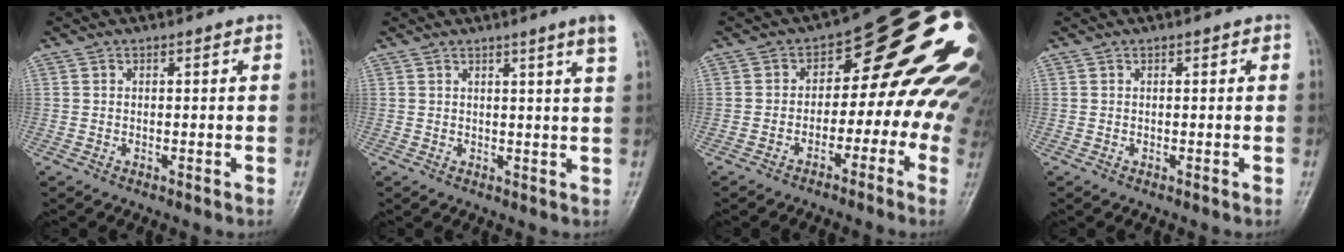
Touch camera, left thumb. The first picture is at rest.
{"total": 5.0, "force": [3.0, -0.7, 3.9], "torque": [-0.054, -0.016, 0.038]}
{"total": 19.6, "force": [-1.5, 11.4, 15.8], "torque": [-0.165, 0.060, -0.022]}
{"total": 0.0}